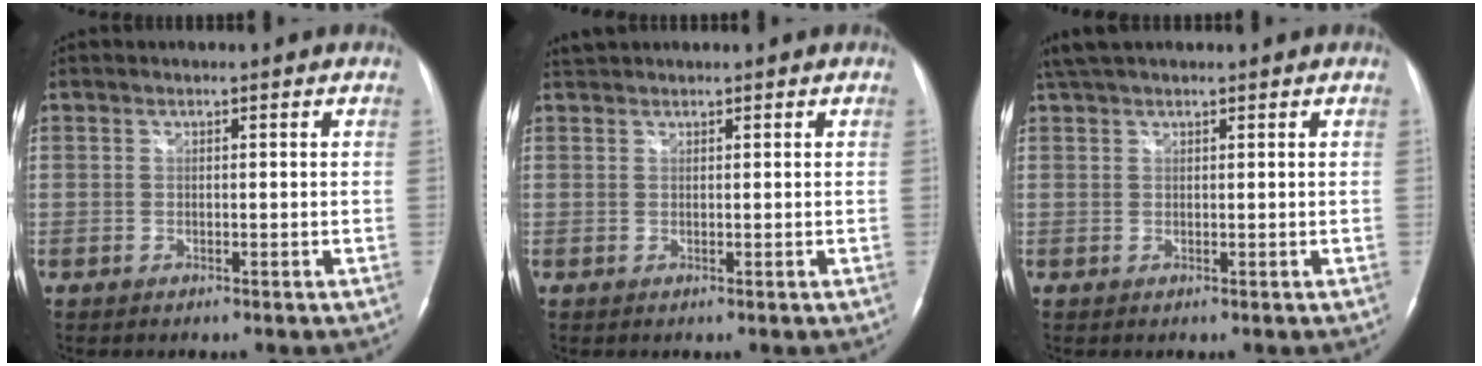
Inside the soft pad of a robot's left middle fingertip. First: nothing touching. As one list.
[{"total": 1.3, "force": [1.3, 0.2, 0.1], "torque": [-0.010, 0.017, 0.029]}, {"total": 4.1, "force": [3.4, 0.9, 2.0], "torque": [-0.041, 0.033, 0.065]}]